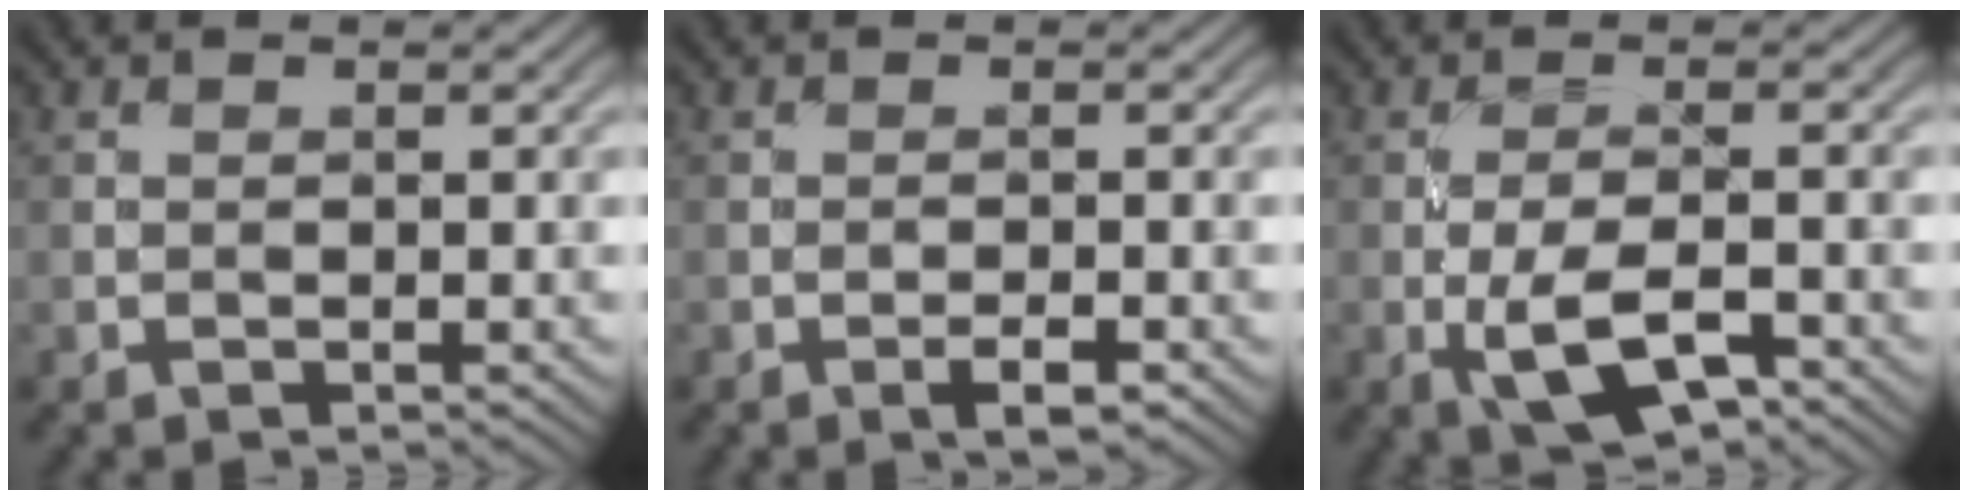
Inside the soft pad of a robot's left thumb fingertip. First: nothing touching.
{"total": 2.3, "force": [-1.2, 0.6, 1.8], "torque": [-0.034, 0.002, -0.024]}
{"total": 6.3, "force": [-2.6, 2.3, 5.3], "torque": [-0.104, 0.001, -0.052]}